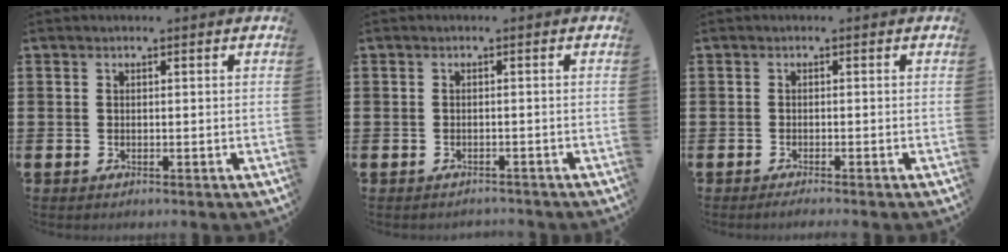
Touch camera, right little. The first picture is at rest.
{"total": 0.7, "force": [-0.7, 0.1, -0.1], "torque": [-0.002, -0.001, -0.013]}
{"total": 0.7, "force": [-0.6, -0.1, 0.4], "torque": [-0.005, -0.003, -0.011]}